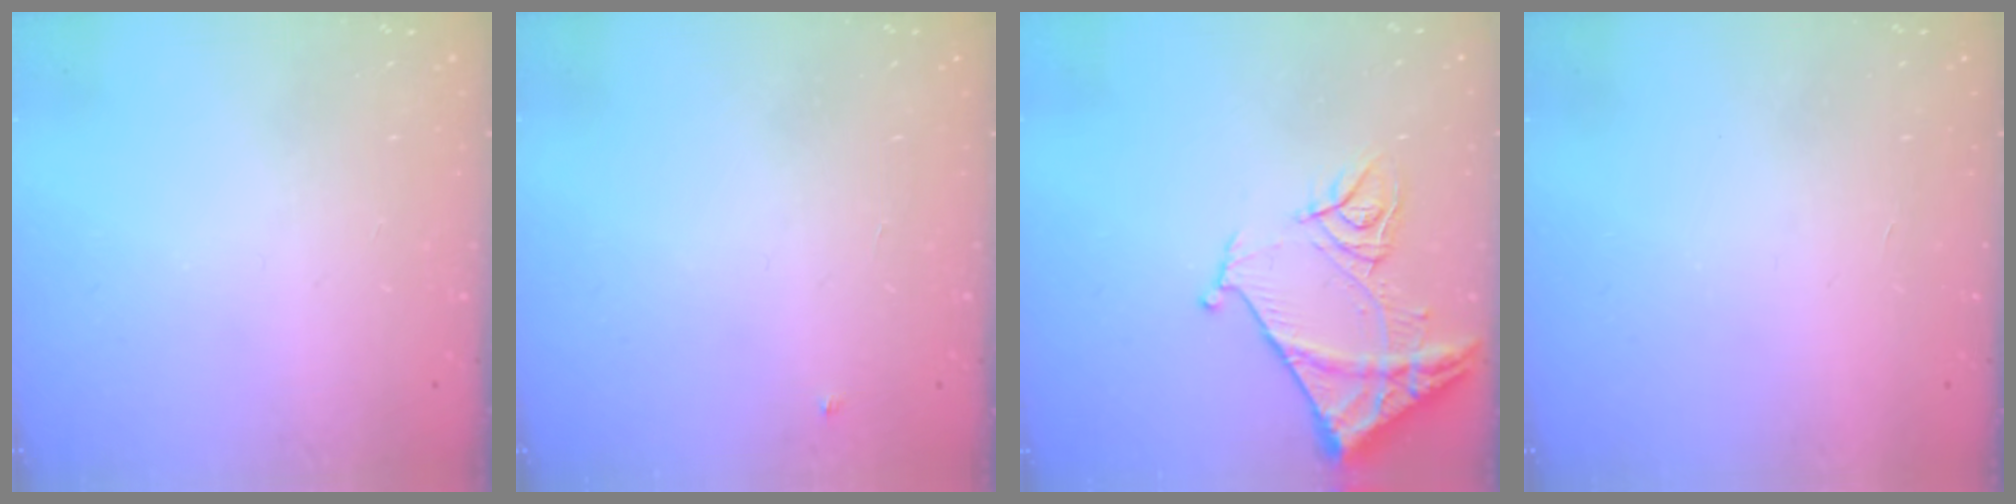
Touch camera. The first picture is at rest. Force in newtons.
{"total": 2.7, "press": 2.7, "slide": 0.4}
{"total": 11.7, "press": 11.6, "slide": 1.2}
{"total": 1.6, "press": 1.6, "slide": 0.1}